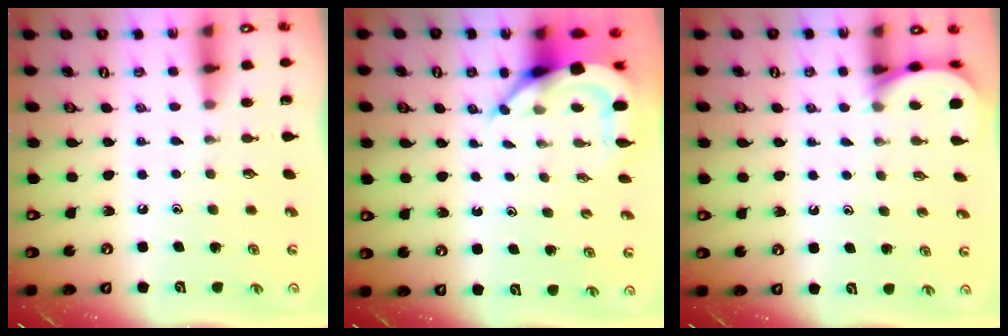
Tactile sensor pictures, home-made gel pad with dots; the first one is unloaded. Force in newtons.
{"total": 6.6, "press": 6.6, "slide": 0.5}
{"total": 2.5, "press": 2.5, "slide": 0.3}